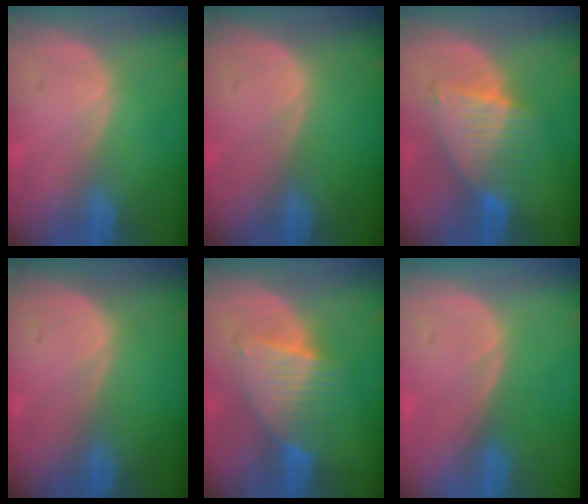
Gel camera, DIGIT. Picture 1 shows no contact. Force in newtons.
{"total": 0.0}
{"total": 6.3, "press": 6.3, "slide": 0.2}
{"total": 0.0}
{"total": 6.1, "press": 6.1, "slide": 0.5}
{"total": 0.0}